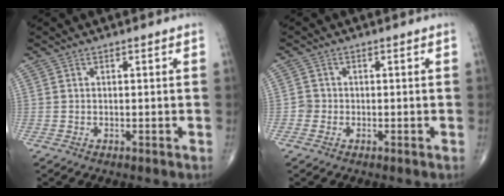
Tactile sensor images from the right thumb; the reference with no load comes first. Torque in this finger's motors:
{"motor_torque": [-0.11, 0.05, 0.19, 0.14, -0.03]}